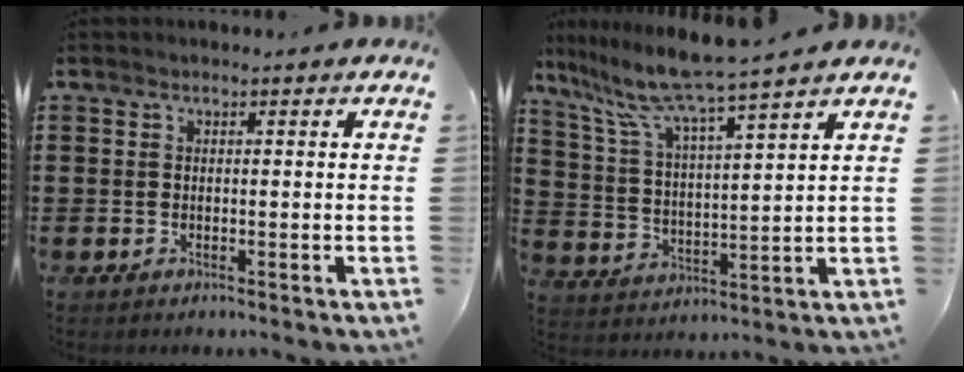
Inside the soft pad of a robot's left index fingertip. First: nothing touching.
{"total": 7.7, "force": [6.9, -1.0, 3.4], "torque": [-0.096, -0.047, 0.114]}